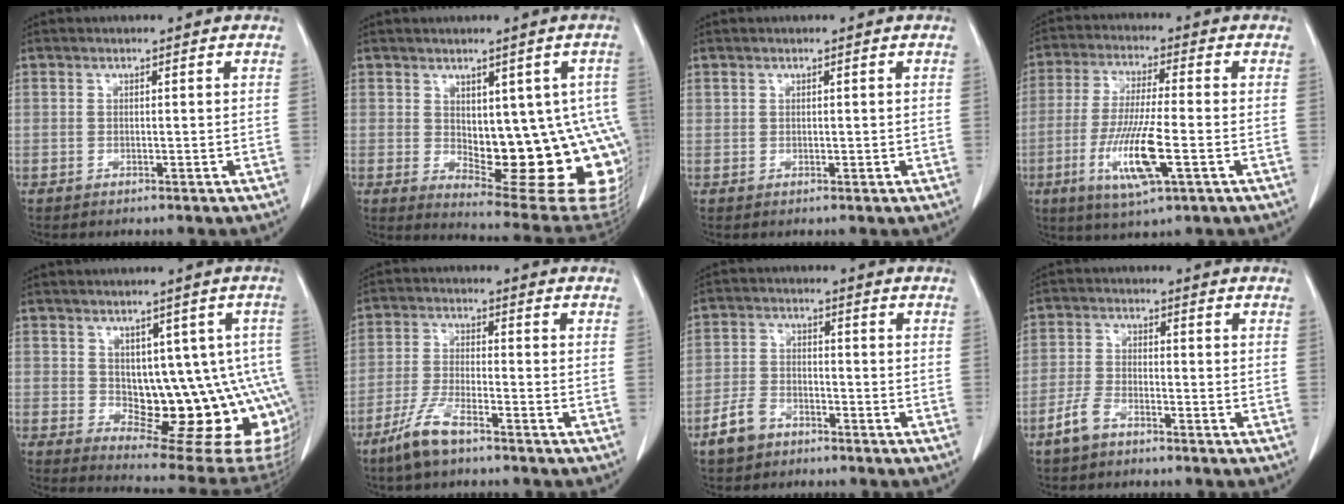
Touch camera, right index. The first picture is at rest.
{"total": 18.2, "force": [-1.4, 7.7, 16.4], "torque": [-0.138, 0.007, 0.010]}
{"total": 0.6, "force": [0.3, 0.4, 0.3], "torque": [0.000, 0.002, 0.009]}
{"total": 11.5, "force": [-3.6, 1.1, 10.9], "torque": [-0.217, -0.018, -0.065]}
{"total": 16.1, "force": [-1.6, 7.1, 14.3], "torque": [-0.115, 0.018, 0.005]}
{"total": 6.4, "force": [-4.6, 1.2, 4.4], "torque": [-0.104, -0.009, -0.088]}
{"total": 5.3, "force": [-3.6, 3.3, 2.1], "torque": [-0.056, 0.007, -0.062]}
{"total": 4.0, "force": [-2.8, 2.0, 2.2], "torque": [-0.054, 0.002, -0.052]}